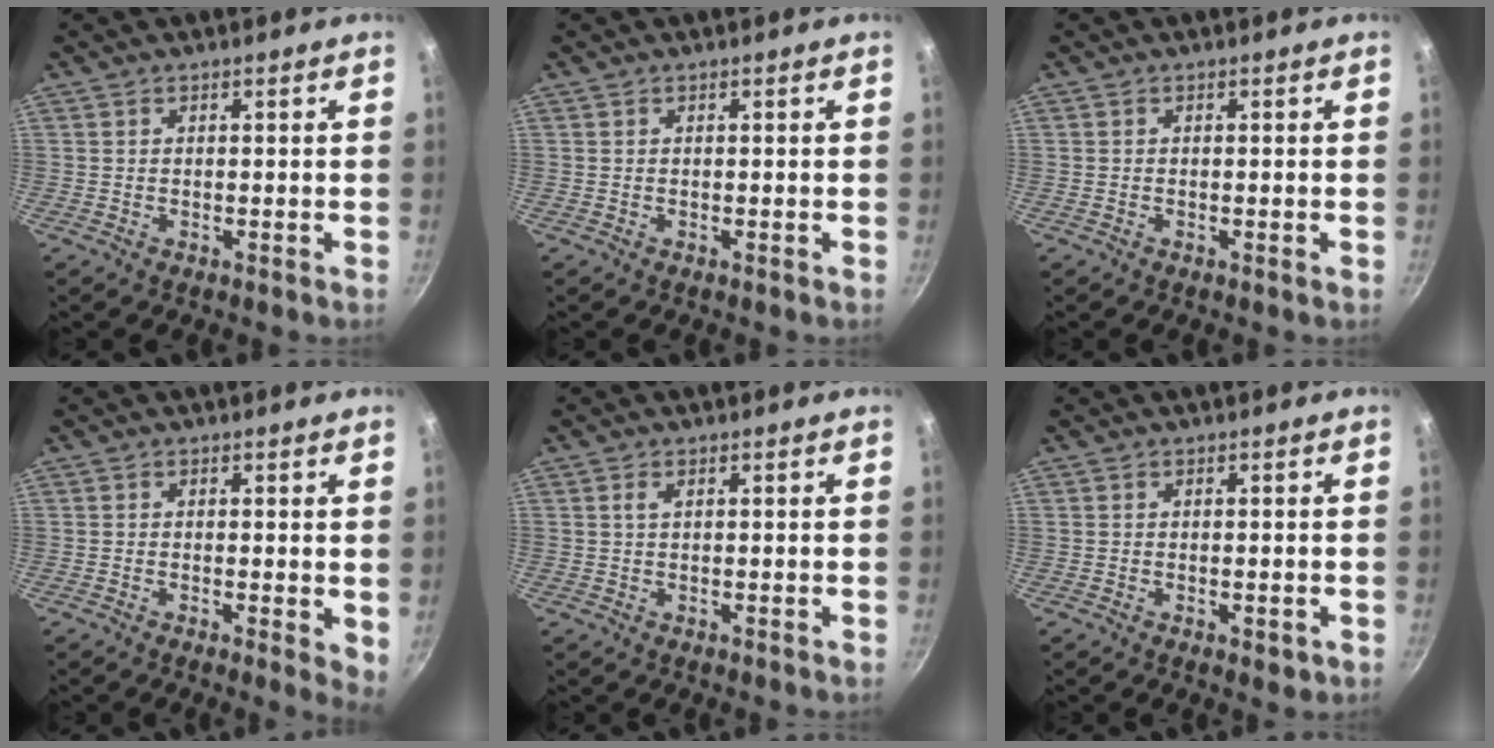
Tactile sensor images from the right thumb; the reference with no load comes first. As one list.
[{"total": 0.0}, {"total": 0.0}, {"total": 3.6, "force": [-0.2, 1.3, 3.3], "torque": [-0.042, -0.011, -0.005]}, {"total": 1.2, "force": [0.4, 0.6, 1.0], "torque": [-0.018, 0.001, 0.006]}, {"total": 2.3, "force": [-0.8, 1.1, 1.9], "torque": [-0.027, -0.005, -0.010]}]